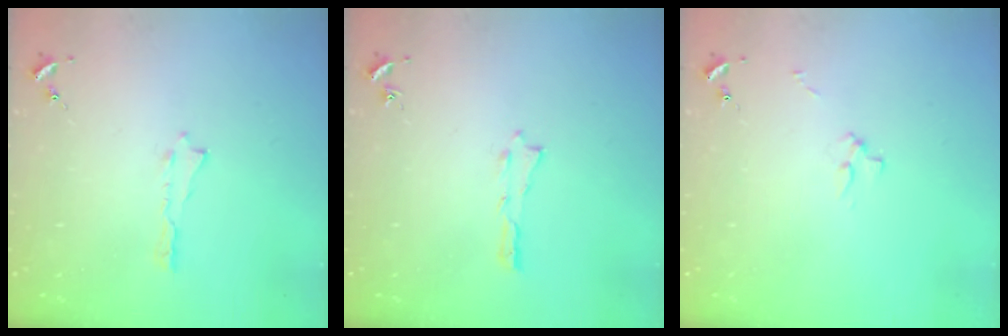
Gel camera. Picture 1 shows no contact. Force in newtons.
{"total": 0.0}
{"total": 2.5, "press": 2.5, "slide": 0.3}